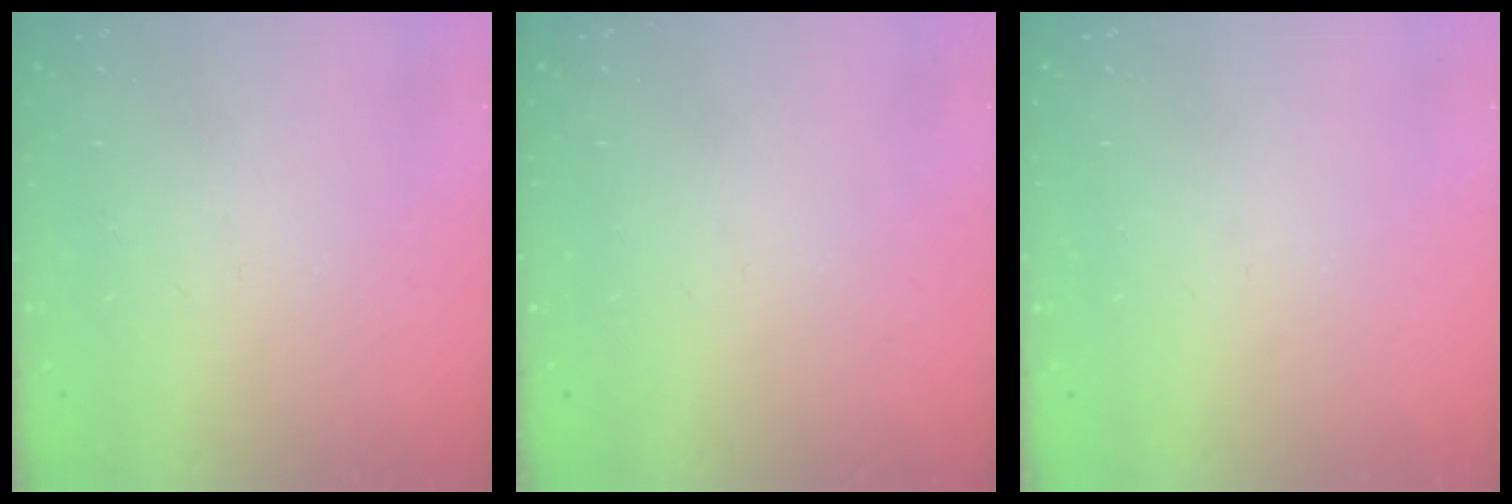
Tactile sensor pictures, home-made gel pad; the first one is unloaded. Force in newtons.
{"total": 0.0}
{"total": 0.0}